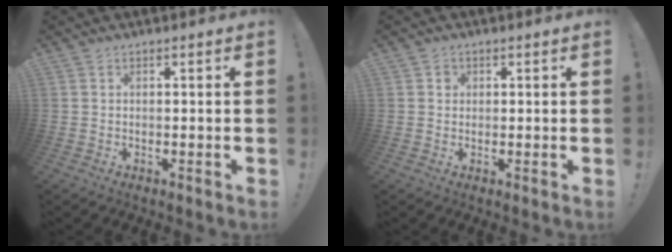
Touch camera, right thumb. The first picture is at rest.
{"total": 1.8, "force": [0.5, 1.7, 0.4], "torque": [-0.002, -0.001, 0.006]}